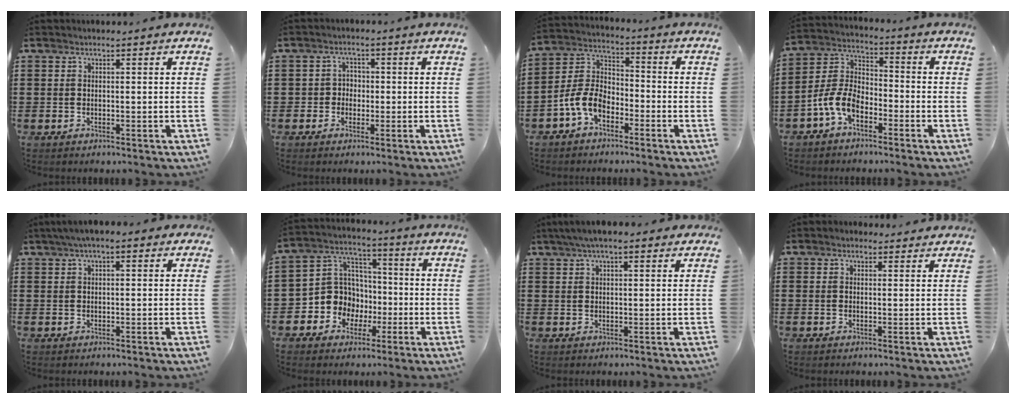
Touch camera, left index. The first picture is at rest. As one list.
[{"total": 2.6, "force": [-0.8, 2.3, 0.6], "torque": [-0.023, 0.008, -0.022]}, {"total": 7.1, "force": [-3.9, 4.2, 4.1], "torque": [-0.119, -0.001, -0.087]}, {"total": 7.5, "force": [-4.5, 4.0, 4.5], "torque": [-0.129, -0.004, -0.097]}, {"total": 2.1, "force": [0.6, 0.7, 1.9], "torque": [-0.035, 0.006, 0.010]}, {"total": 9.3, "force": [-2.2, 8.8, 2.0], "torque": [-0.095, 0.005, -0.041]}, {"total": 3.7, "force": [2.4, 1.1, 2.7], "torque": [-0.056, 0.009, 0.042]}, {"total": 1.2, "force": [1.0, 0.7, 0.3], "torque": [0.000, 0.004, 0.017]}]